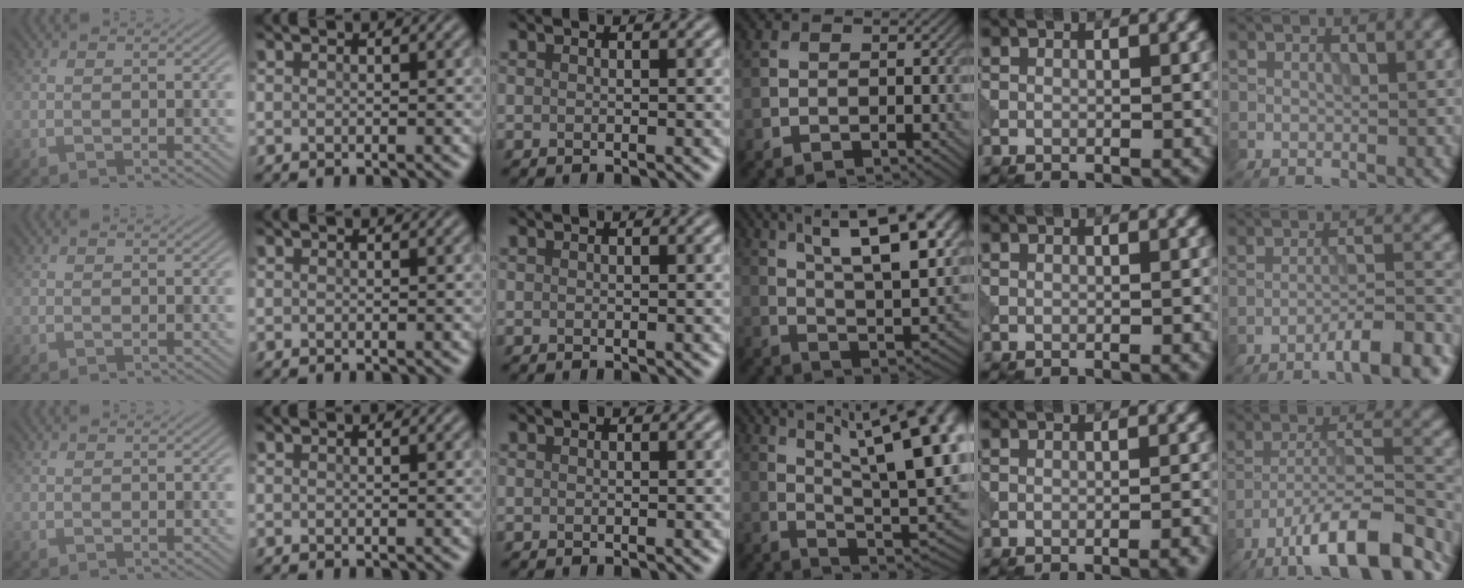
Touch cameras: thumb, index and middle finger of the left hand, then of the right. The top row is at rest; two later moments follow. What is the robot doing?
{"motion": "pour", "object": "beaker"}